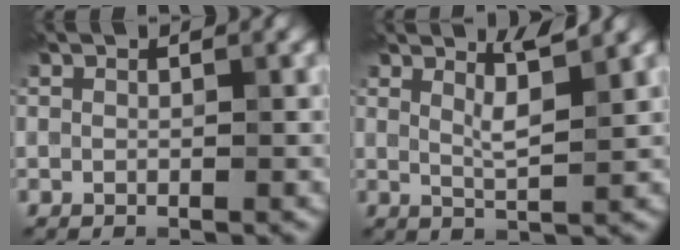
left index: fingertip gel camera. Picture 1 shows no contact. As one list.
[{"total": 2.3, "force": [1.7, -0.2, 1.5], "torque": [-0.026, -0.003, 0.029]}]